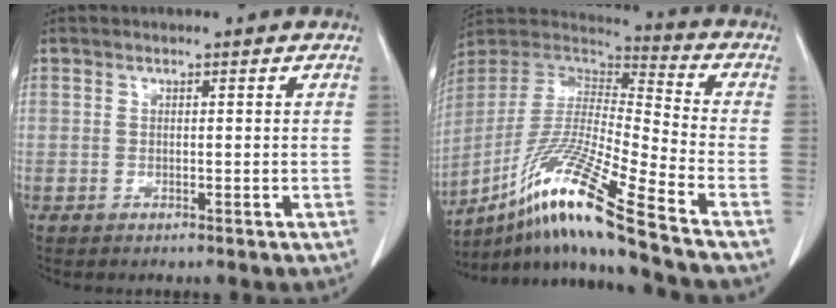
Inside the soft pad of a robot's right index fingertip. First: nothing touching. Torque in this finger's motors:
{"motor_torque": [1.08, -1.06, 0.26, 0.09]}